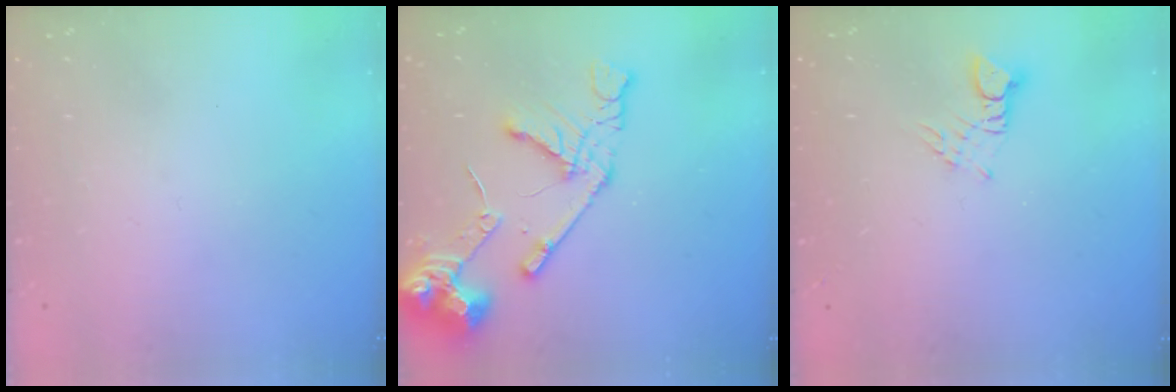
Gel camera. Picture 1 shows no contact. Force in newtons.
{"total": 14.8, "press": 14.7, "slide": 1.9}
{"total": 2.9, "press": 2.9, "slide": 0.2}